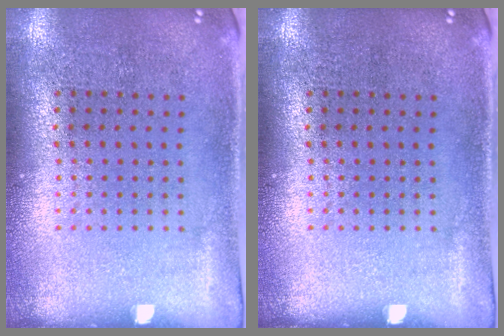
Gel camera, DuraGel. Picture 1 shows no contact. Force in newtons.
{"total": 0.0}